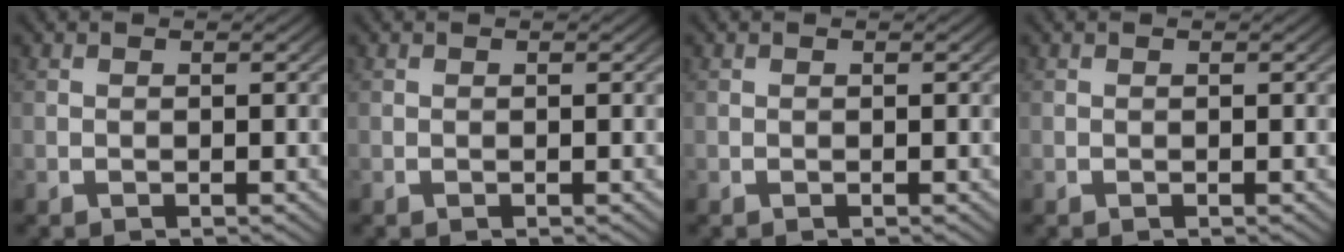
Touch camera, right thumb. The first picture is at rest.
{"total": 0.0}
{"total": 0.0}
{"total": 0.0}